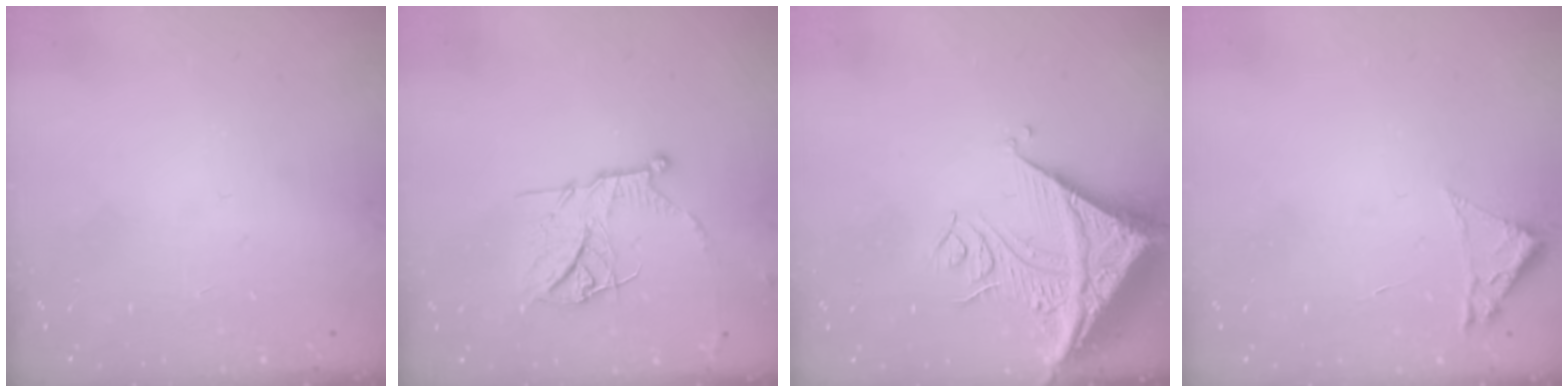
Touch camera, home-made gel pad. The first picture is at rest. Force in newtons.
{"total": 12.8, "press": 12.8, "slide": 1.1}
{"total": 14.2, "press": 14.1, "slide": 1.9}
{"total": 1.8, "press": 1.8, "slide": 0.2}